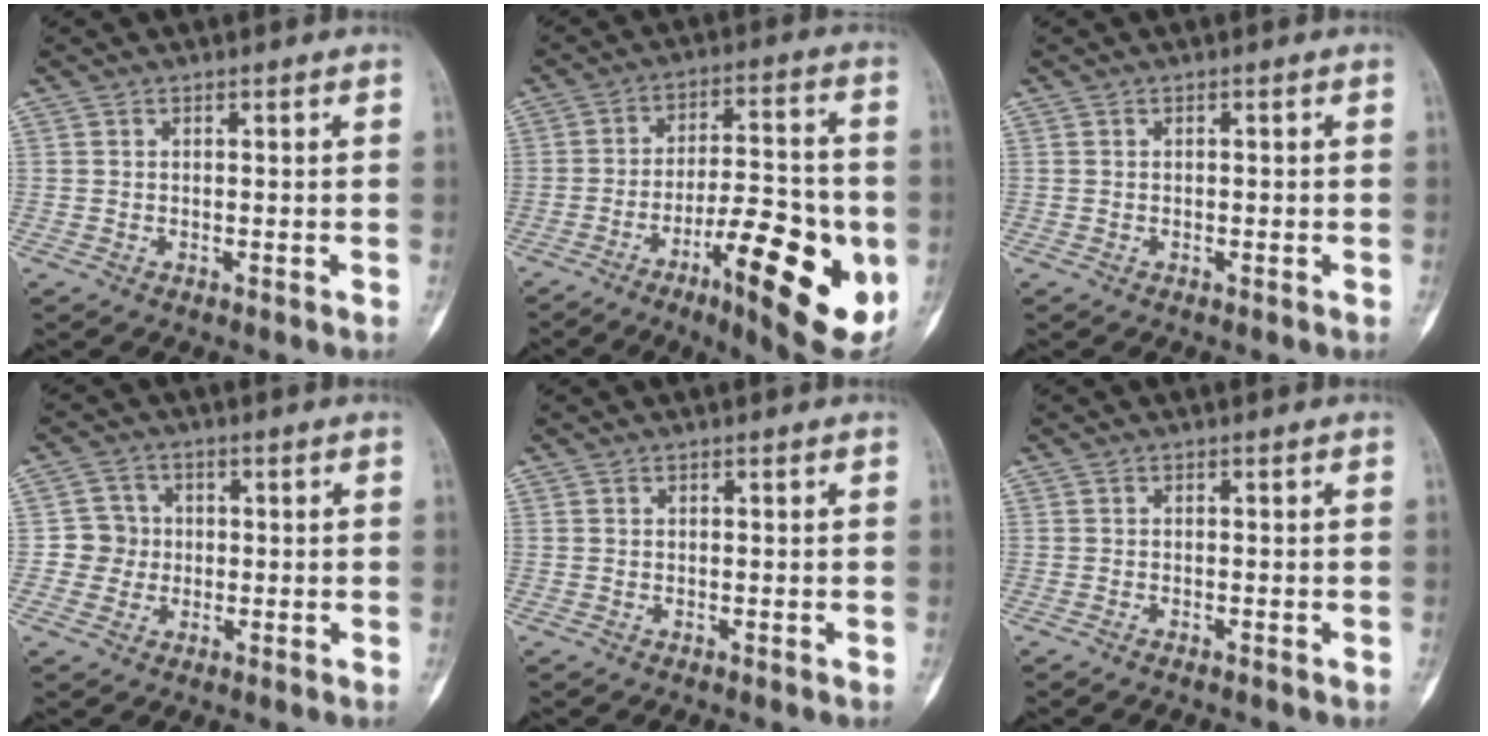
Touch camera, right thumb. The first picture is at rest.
{"total": 21.2, "force": [-6.9, 6.1, 19.1], "torque": [-0.242, 0.013, -0.092]}
{"total": 0.0}
{"total": 4.6, "force": [-0.3, 4.6, 0.5], "torque": [0.025, 0.012, -0.013]}
{"total": 0.0}
{"total": 0.7, "force": [-0.6, 0.1, 0.4], "torque": [-0.010, 0.001, -0.008]}